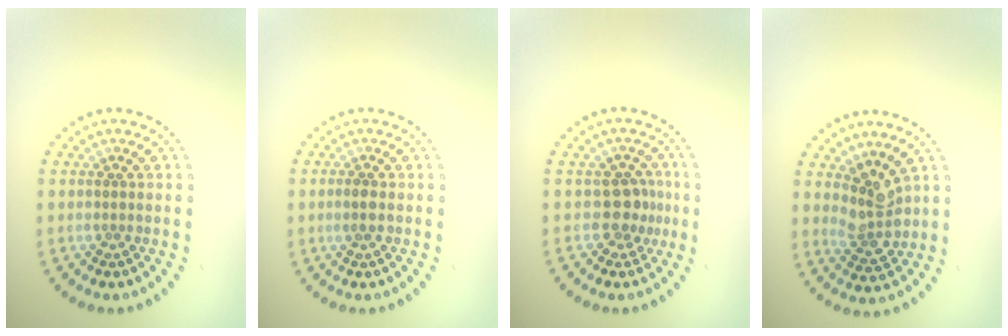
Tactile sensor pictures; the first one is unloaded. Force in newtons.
{"total": 1.1, "press": 1.1, "slide": 0.4}
{"total": 2.2, "press": 1.8, "slide": 1.2}
{"total": 2.9, "press": 2.6, "slide": 1.3}